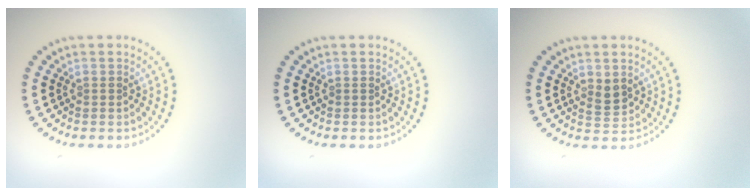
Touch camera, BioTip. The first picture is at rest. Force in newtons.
{"total": 0.0}
{"total": 1.8, "press": 1.7, "slide": 0.7}